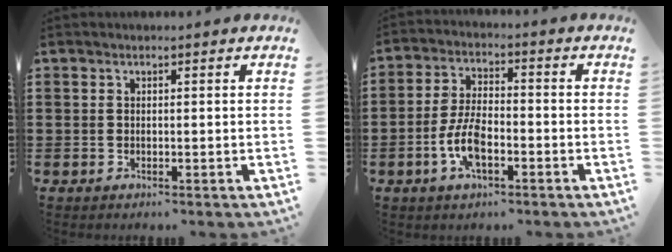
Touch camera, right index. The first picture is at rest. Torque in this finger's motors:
{"motor_torque": [2.14, 0.00, 0.82, 0.21]}